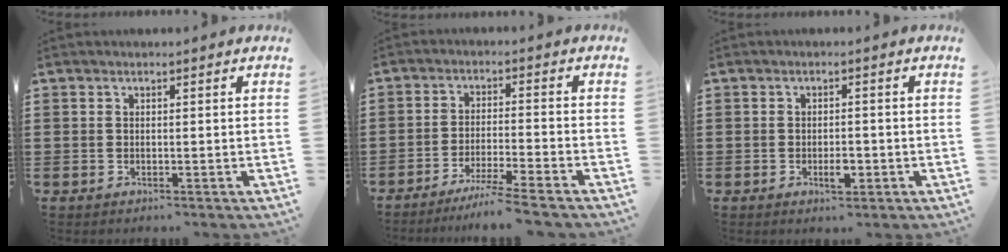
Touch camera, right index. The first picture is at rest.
{"total": 5.3, "force": [-4.7, -0.7, 2.4], "torque": [-0.052, -0.018, -0.092]}
{"total": 2.8, "force": [-1.0, 1.1, 2.4], "torque": [-0.043, 0.001, -0.017]}